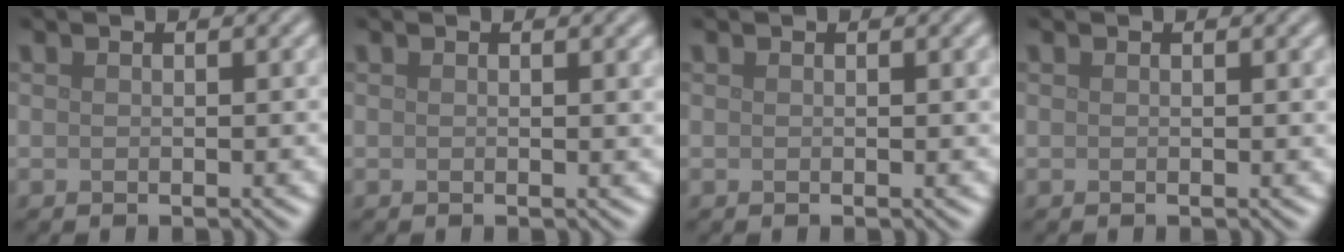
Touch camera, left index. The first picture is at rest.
{"total": 0.9, "force": [0.3, 0.3, 0.8], "torque": [-0.007, 0.002, 0.003]}
{"total": 0.6, "force": [0.2, 0.1, 0.6], "torque": [-0.006, 0.003, 0.003]}
{"total": 0.0}